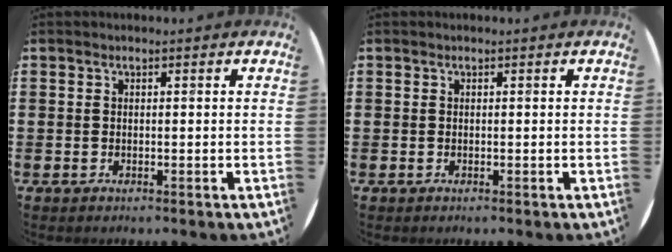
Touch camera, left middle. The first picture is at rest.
{"total": 0.0}